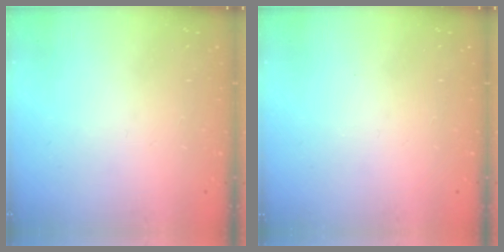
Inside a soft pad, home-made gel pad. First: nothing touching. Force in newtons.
{"total": 0.0}